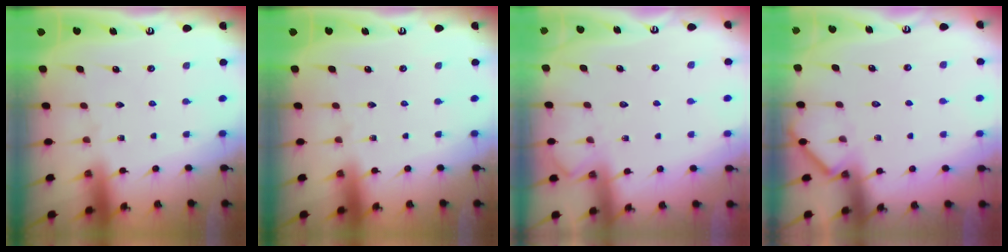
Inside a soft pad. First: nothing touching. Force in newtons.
{"total": 0.0}
{"total": 4.5, "press": 4.4, "slide": 0.6}
{"total": 2.8, "press": 2.8, "slide": 0.4}